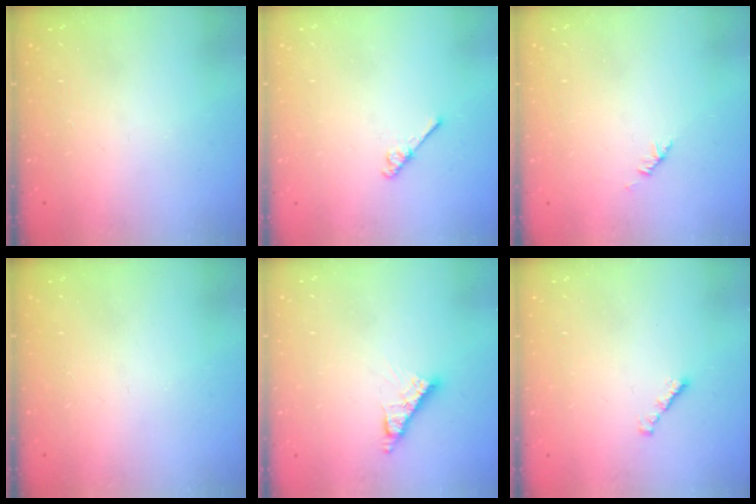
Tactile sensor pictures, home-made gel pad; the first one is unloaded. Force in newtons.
{"total": 4.2, "press": 4.2, "slide": 0.6}
{"total": 1.9, "press": 1.8, "slide": 0.6}
{"total": 0.0}
{"total": 7.5, "press": 7.5, "slide": 0.5}
{"total": 1.0, "press": 0.8, "slide": 0.5}